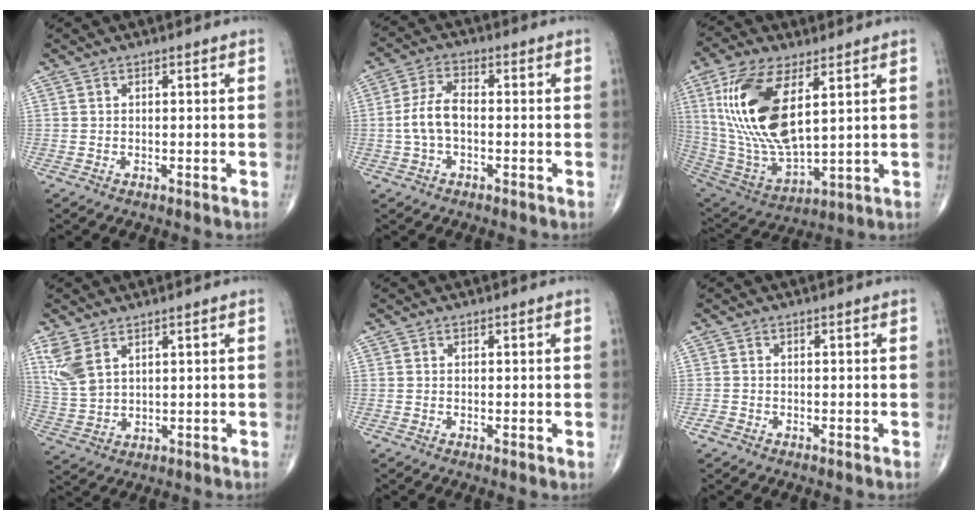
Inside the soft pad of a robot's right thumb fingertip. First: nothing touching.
{"total": 6.4, "force": [-0.9, 3.4, 5.4], "torque": [-0.115, 0.023, -0.022]}
{"total": 21.0, "force": [6.2, 9.4, 17.8], "torque": [-0.361, -0.028, 0.127]}
{"total": 6.8, "force": [3.6, 3.6, 4.5], "torque": [-0.104, -0.007, 0.087]}
{"total": 0.7, "force": [0.0, 0.1, 0.7], "torque": [-0.013, -0.004, 0.000]}
{"total": 1.0, "force": [-0.7, 0.7, 0.4], "torque": [-0.004, 0.000, -0.017]}